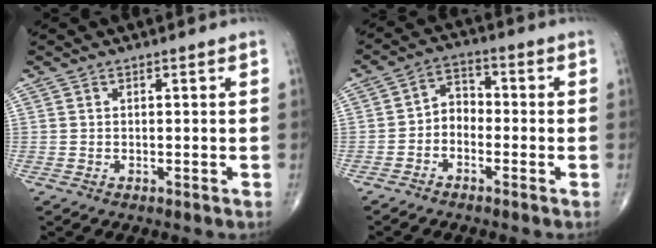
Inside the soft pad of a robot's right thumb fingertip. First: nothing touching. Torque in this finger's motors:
{"motor_torque": [-0.06, 0.06, 0.14, -0.21, 0.03]}